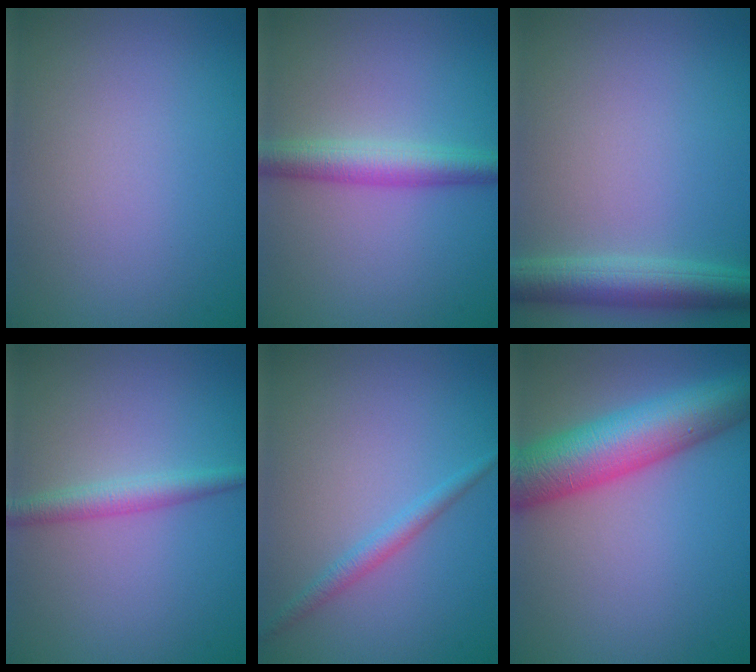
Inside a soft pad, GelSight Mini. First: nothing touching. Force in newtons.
{"total": 3.7, "press": 3.7, "slide": 0.0}
{"total": 4.4, "press": 4.4, "slide": 0.1}
{"total": 2.2, "press": 2.2, "slide": 0.1}
{"total": 1.6, "press": 1.6, "slide": 0.1}
{"total": 9.3, "press": 9.3, "slide": 0.3}